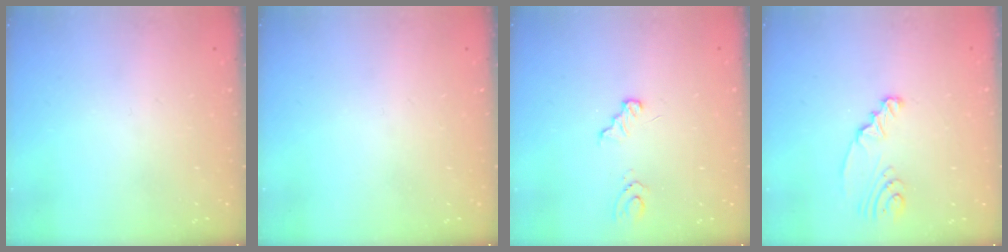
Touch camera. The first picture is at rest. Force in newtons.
{"total": 0.0}
{"total": 4.1, "press": 4.1, "slide": 0.3}
{"total": 3.1, "press": 3.1, "slide": 0.3}